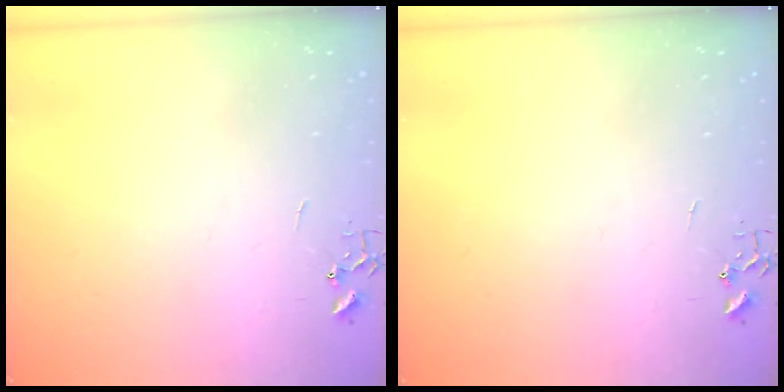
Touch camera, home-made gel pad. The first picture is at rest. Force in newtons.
{"total": 0.0}